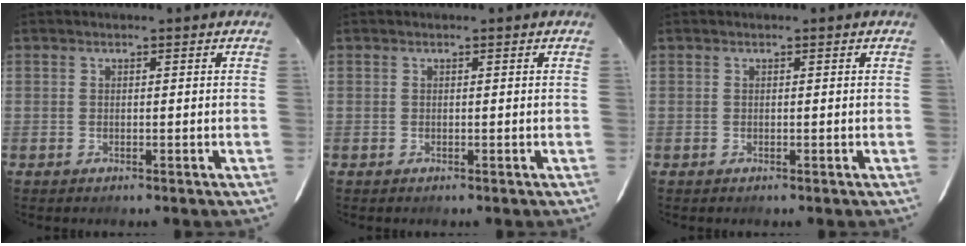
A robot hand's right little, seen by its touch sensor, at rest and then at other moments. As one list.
[{"total": 0.0}, {"total": 0.0}]